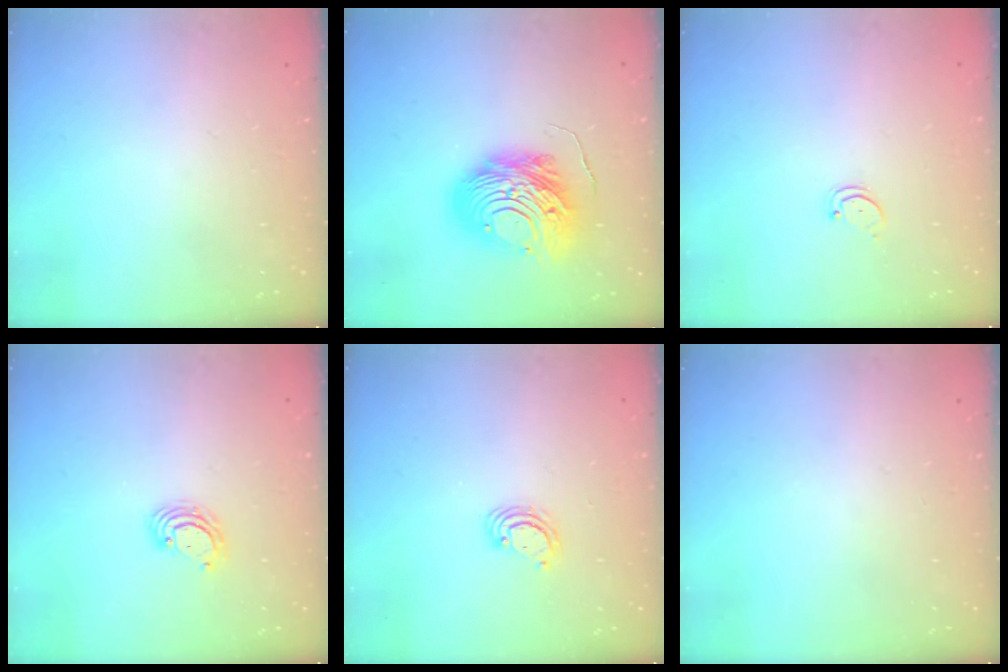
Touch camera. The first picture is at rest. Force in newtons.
{"total": 14.9, "press": 14.8, "slide": 1.4}
{"total": 1.6, "press": 1.6, "slide": 0.4}
{"total": 3.9, "press": 3.9, "slide": 0.1}
{"total": 2.4, "press": 2.4, "slide": 0.2}
{"total": 0.0}